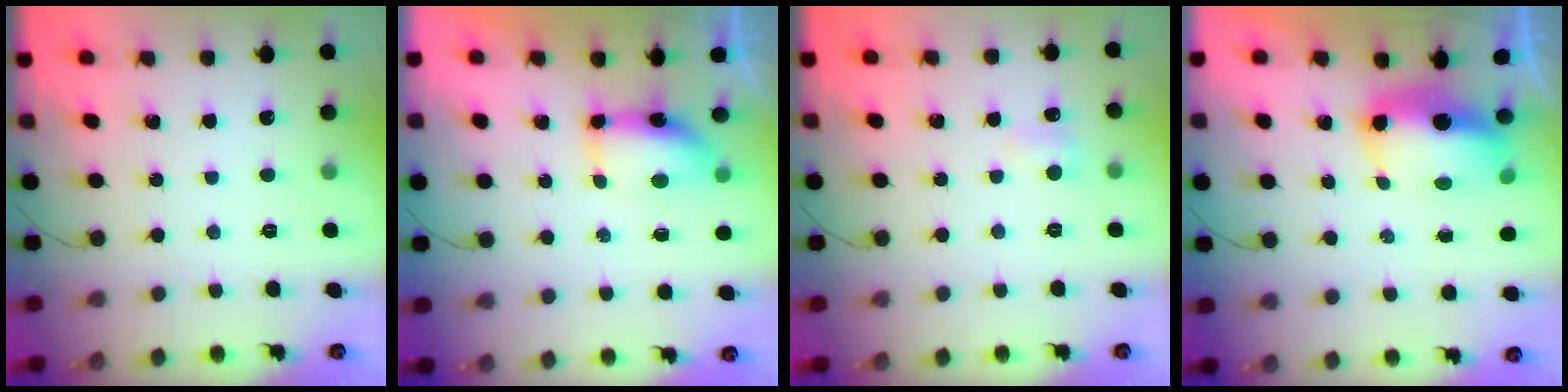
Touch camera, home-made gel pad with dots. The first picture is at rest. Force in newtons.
{"total": 6.7, "press": 6.6, "slide": 0.5}
{"total": 5.3, "press": 5.0, "slide": 1.6}
{"total": 8.8, "press": 8.7, "slide": 1.6}